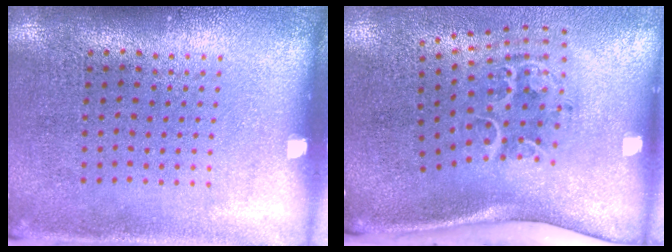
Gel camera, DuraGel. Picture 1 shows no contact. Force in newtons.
{"total": 2.1, "press": 1.3, "slide": 1.6}